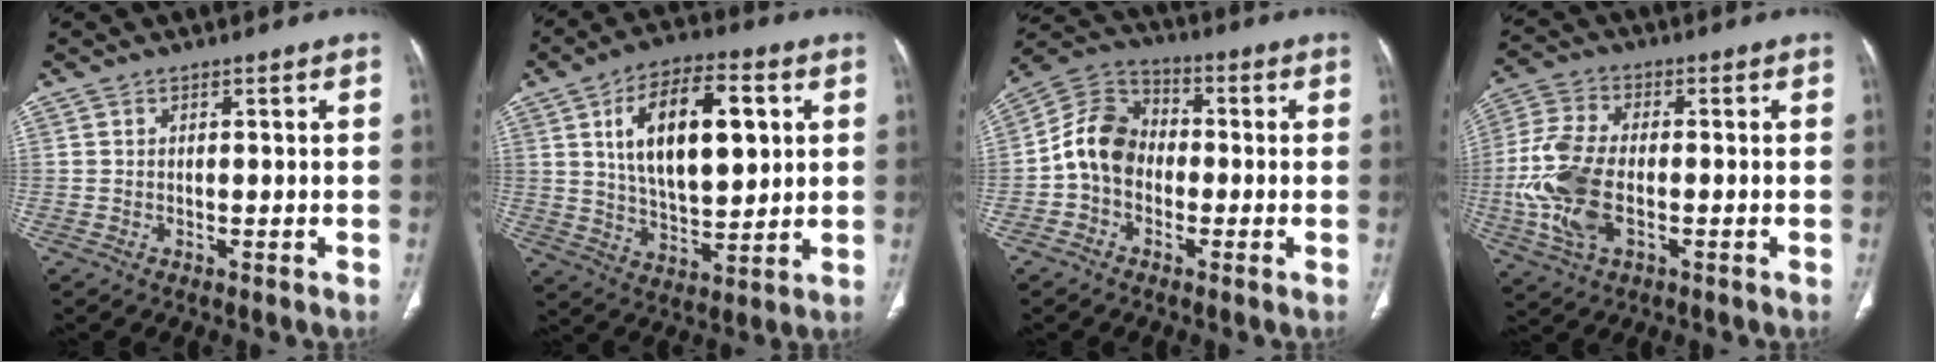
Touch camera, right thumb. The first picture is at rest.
{"total": 17.9, "force": [4.7, 8.7, 15.0], "torque": [-0.225, -0.006, 0.082]}
{"total": 9.9, "force": [-1.6, 7.8, 5.9], "torque": [-0.097, 0.035, -0.047]}
{"total": 13.1, "force": [-2.5, 7.2, 10.7], "torque": [-0.243, 0.005, -0.048]}